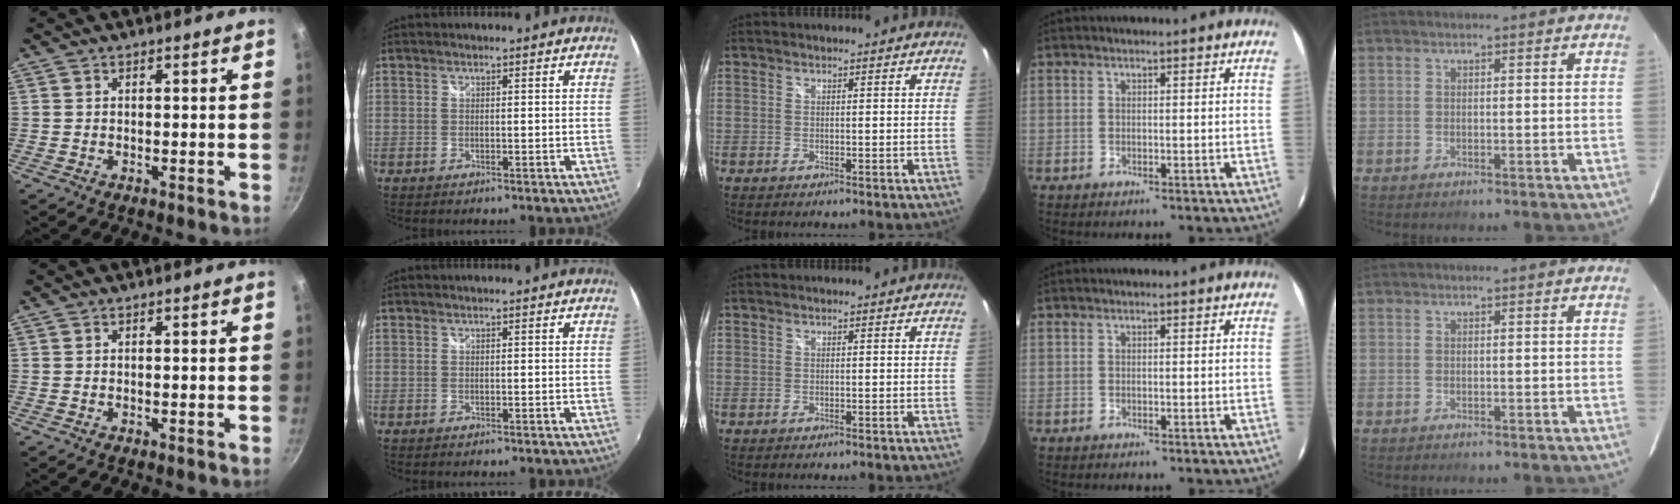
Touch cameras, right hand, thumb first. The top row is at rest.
{}